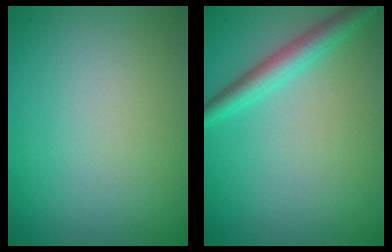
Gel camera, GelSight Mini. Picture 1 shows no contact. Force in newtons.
{"total": 2.9, "press": 2.9, "slide": 0.1}